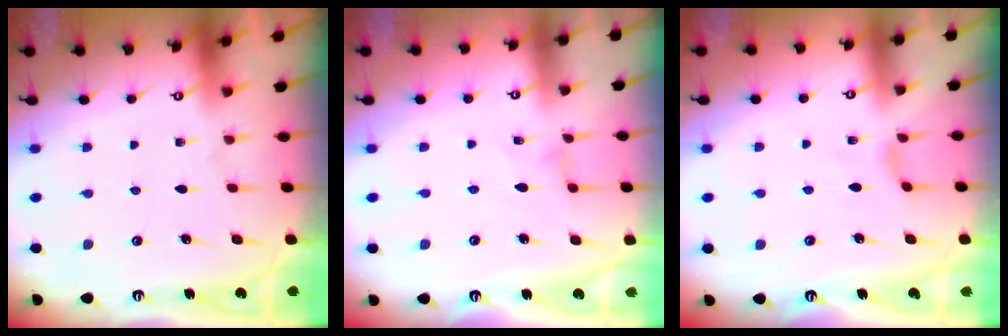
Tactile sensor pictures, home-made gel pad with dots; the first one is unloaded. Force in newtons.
{"total": 0.9, "press": 0.9, "slide": 0.2}
{"total": 2.7, "press": 2.6, "slide": 0.6}